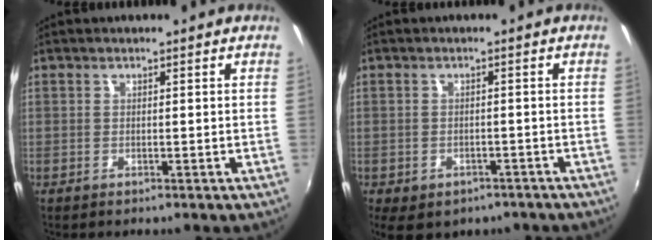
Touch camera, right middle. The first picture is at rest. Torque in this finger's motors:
{"motor_torque": [1.08, -1.06, 0.50, 0.14]}